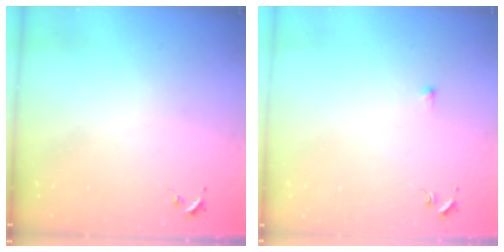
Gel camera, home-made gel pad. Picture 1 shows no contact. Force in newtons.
{"total": 2.7, "press": 2.7, "slide": 0.6}